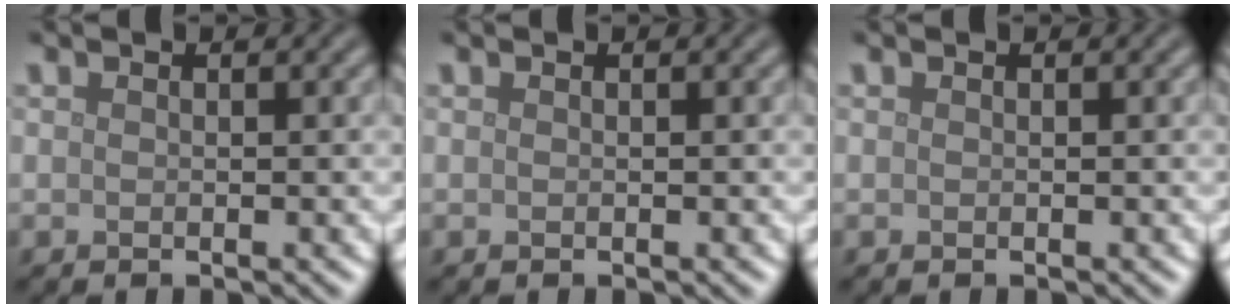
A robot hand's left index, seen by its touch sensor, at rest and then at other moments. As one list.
[{"total": 0.0}, {"total": 0.0}]